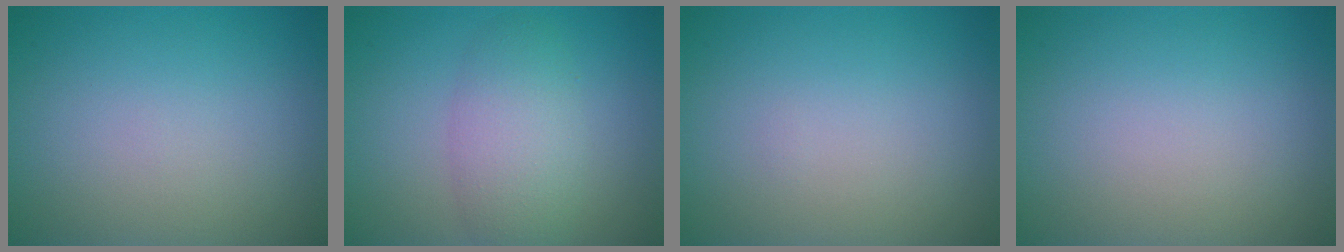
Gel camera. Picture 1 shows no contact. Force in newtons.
{"total": 4.2, "press": 4.2, "slide": 0.1}
{"total": 0.0}
{"total": 0.0}